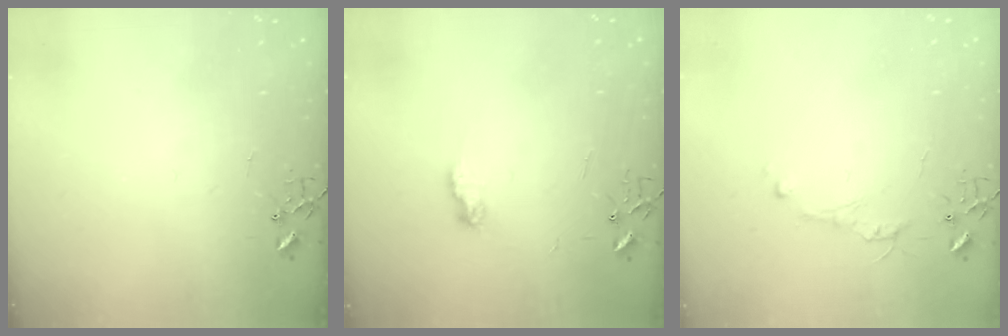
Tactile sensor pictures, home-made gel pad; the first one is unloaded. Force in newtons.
{"total": 6.3, "press": 6.3, "slide": 0.1}
{"total": 5.0, "press": 5.0, "slide": 0.6}